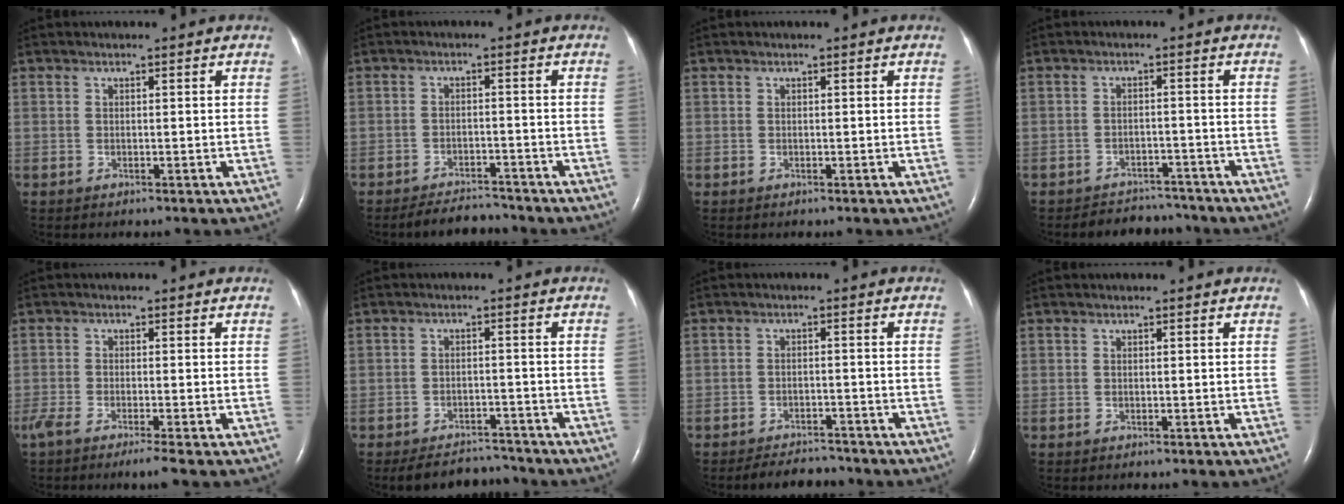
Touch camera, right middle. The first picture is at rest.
{"total": 4.2, "force": [-4.2, 0.8, 0.3], "torque": [-0.010, -0.012, -0.068]}
{"total": 0.0}
{"total": 5.8, "force": [-5.5, 1.8, -0.5], "torque": [0.009, 0.012, -0.076]}
{"total": 4.8, "force": [-3.5, 0.0, 3.3], "torque": [-0.059, -0.014, -0.062]}
{"total": 5.7, "force": [-5.5, 1.3, 0.3], "torque": [-0.002, 0.003, -0.086]}
{"total": 4.4, "force": [-4.2, 1.1, 0.6], "torque": [-0.012, -0.010, -0.067]}
{"total": 0.0}